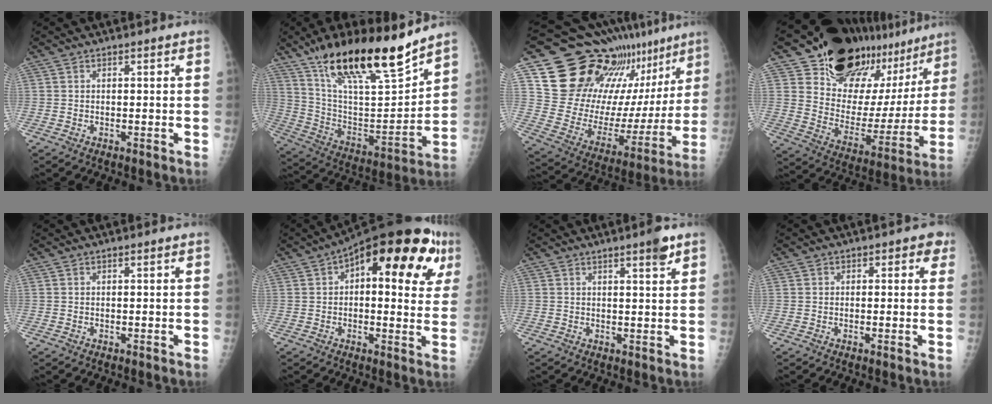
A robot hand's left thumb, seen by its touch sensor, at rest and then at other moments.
{"total": 24.9, "force": [17.9, 6.0, 16.2], "torque": [-0.249, -0.070, 0.316]}
{"total": 26.1, "force": [18.3, 12.4, 13.9], "torque": [-0.161, -0.084, 0.288]}
{"total": 27.3, "force": [20.4, 14.2, 11.4], "torque": [-0.137, -0.105, 0.297]}
{"total": 0.0}
{"total": 22.1, "force": [8.4, 9.8, 17.9], "torque": [-0.220, 0.024, 0.105]}
{"total": 3.3, "force": [2.2, 0.4, 2.5], "torque": [-0.031, -0.013, 0.030]}
{"total": 2.8, "force": [1.0, 2.3, 1.3], "torque": [0.015, 0.001, 0.005]}